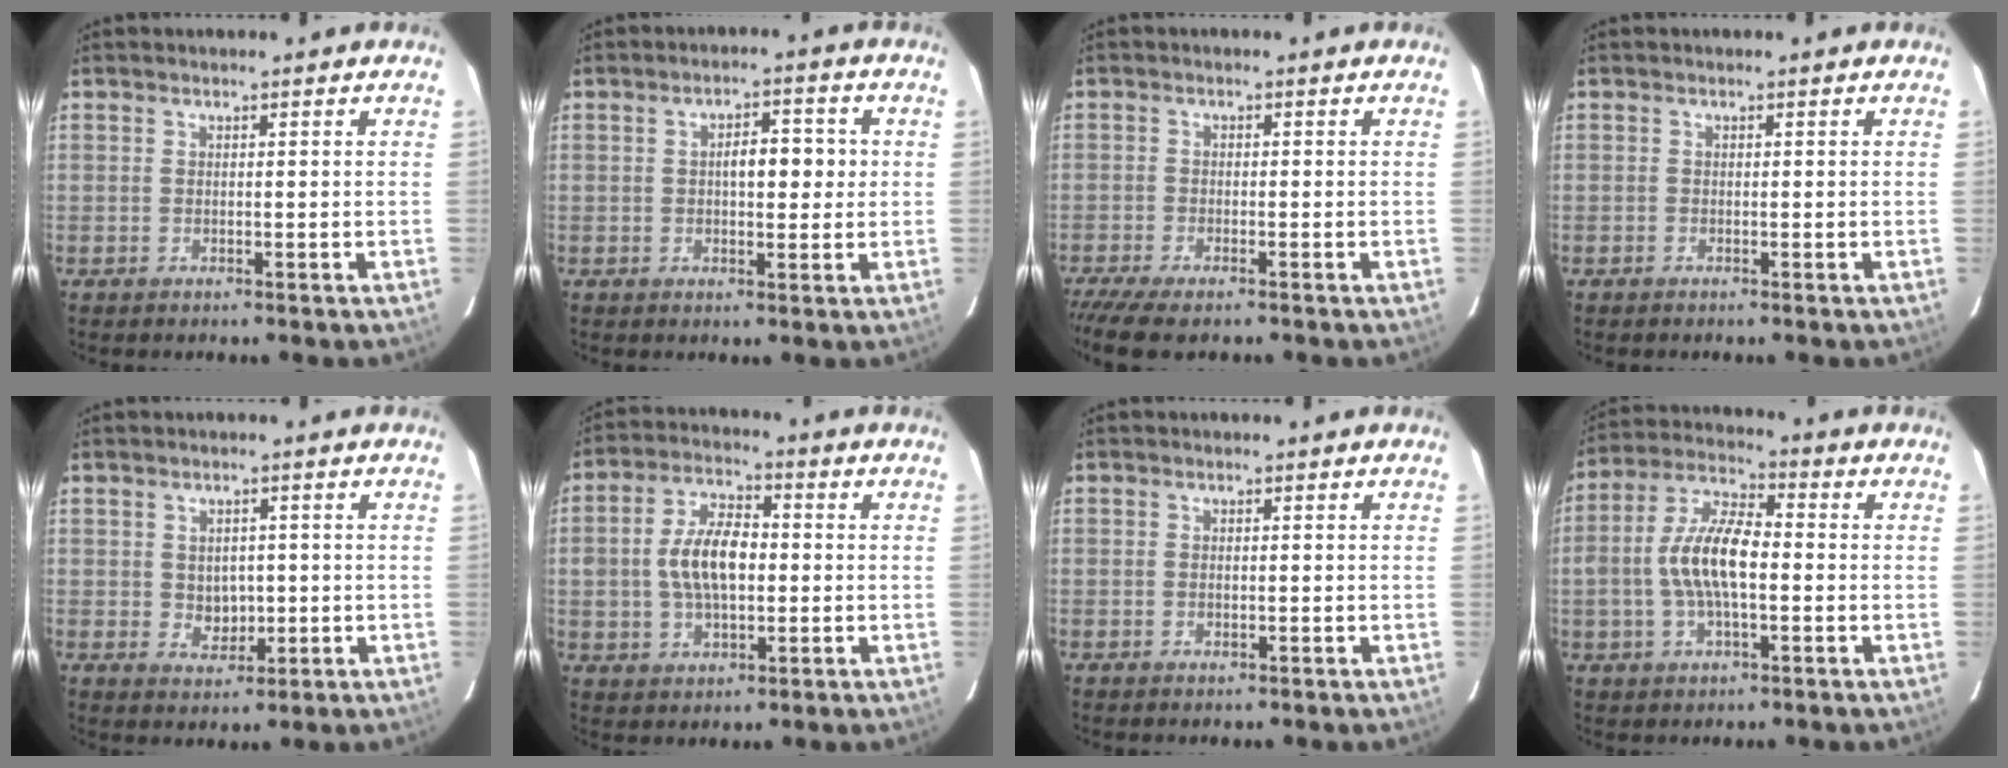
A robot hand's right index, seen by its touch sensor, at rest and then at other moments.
{"total": 5.4, "force": [0.4, 2.6, 4.7], "torque": [-0.074, 0.013, 0.008]}
{"total": 6.4, "force": [-5.3, 1.1, 3.5], "torque": [-0.088, -0.032, -0.098]}
{"total": 0.0}
{"total": 4.0, "force": [0.0, 3.5, 2.0], "torque": [-0.033, 0.001, 0.008]}
{"total": 10.4, "force": [-0.1, 5.8, 8.6], "torque": [-0.168, 0.016, 0.001]}
{"total": 0.8, "force": [-0.1, 0.6, 0.6], "torque": [-0.009, 0.001, -0.002]}
{"total": 11.1, "force": [-1.3, 4.7, 10.0], "torque": [-0.206, 0.013, -0.025]}